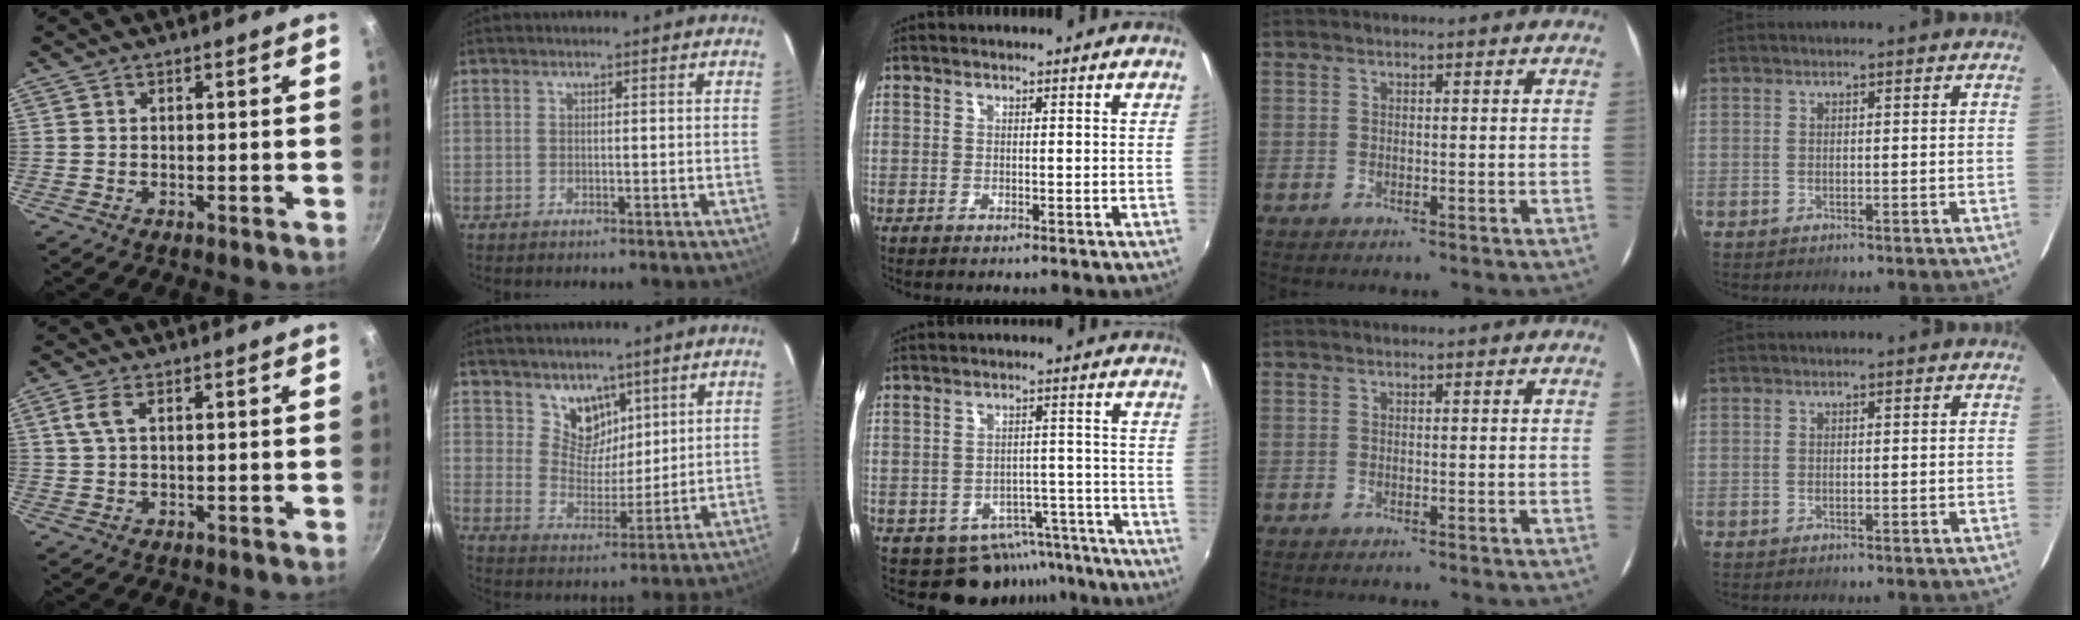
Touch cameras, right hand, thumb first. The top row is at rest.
{"thumb": {"total": 2.8, "force": [0.9, 1.1, 2.4], "torque": [-0.056, 0.005, 0.020]}, "index": {"total": 7.5, "force": [5.1, 5.1, 1.9], "torque": [-0.021, -0.007, 0.099]}, "middle": {"total": 9.8, "force": [-7.9, 5.6, 1.8], "torque": [-0.017, 0.022, -0.084]}}